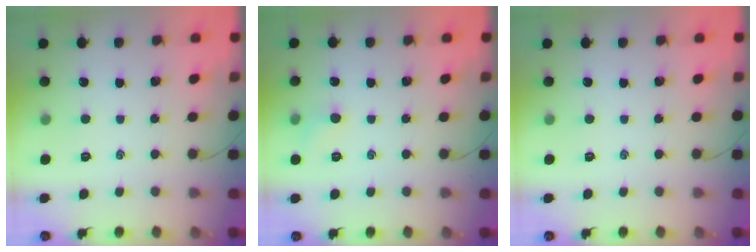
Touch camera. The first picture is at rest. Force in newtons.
{"total": 4.7, "press": 4.6, "slide": 1.1}
{"total": 0.0}